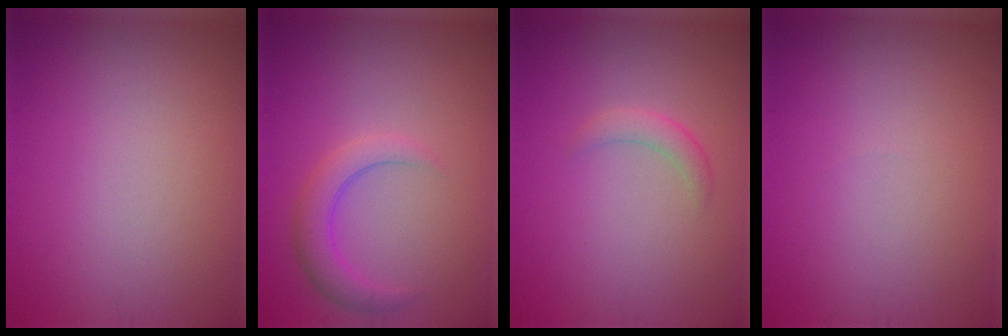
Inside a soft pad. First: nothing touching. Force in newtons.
{"total": 3.0, "press": 3.0, "slide": 0.2}
{"total": 1.6, "press": 1.6, "slide": 0.1}
{"total": 0.0}